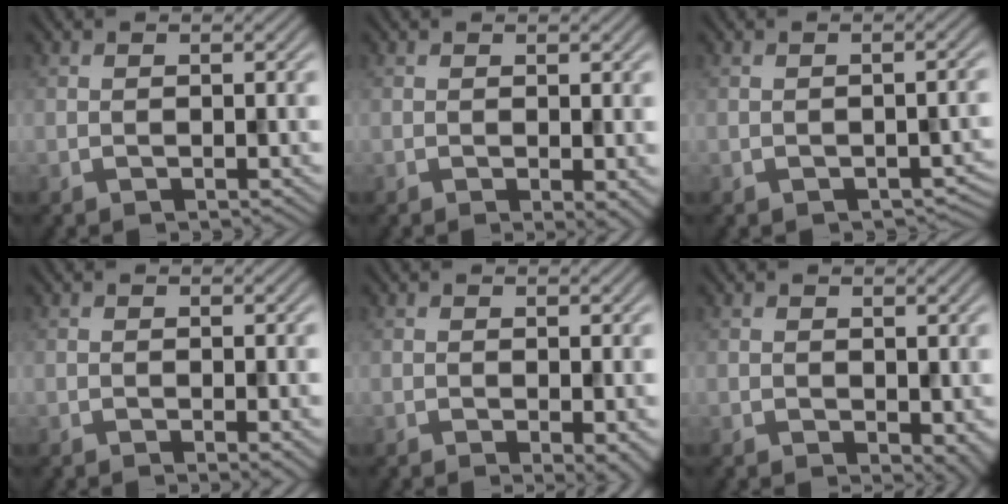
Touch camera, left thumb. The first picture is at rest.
{"total": 1.6, "force": [0.0, 0.6, 1.5], "torque": [-0.020, -0.007, 0.001]}
{"total": 2.4, "force": [-1.3, 1.3, 1.6], "torque": [-0.021, -0.009, -0.011]}
{"total": 1.0, "force": [0.1, 0.2, 0.9], "torque": [-0.012, -0.004, 0.000]}
{"total": 2.2, "force": [-0.3, 0.9, 2.0], "torque": [-0.027, -0.007, -0.002]}
{"total": 2.3, "force": [0.3, 1.5, 1.7], "torque": [-0.026, -0.007, 0.011]}